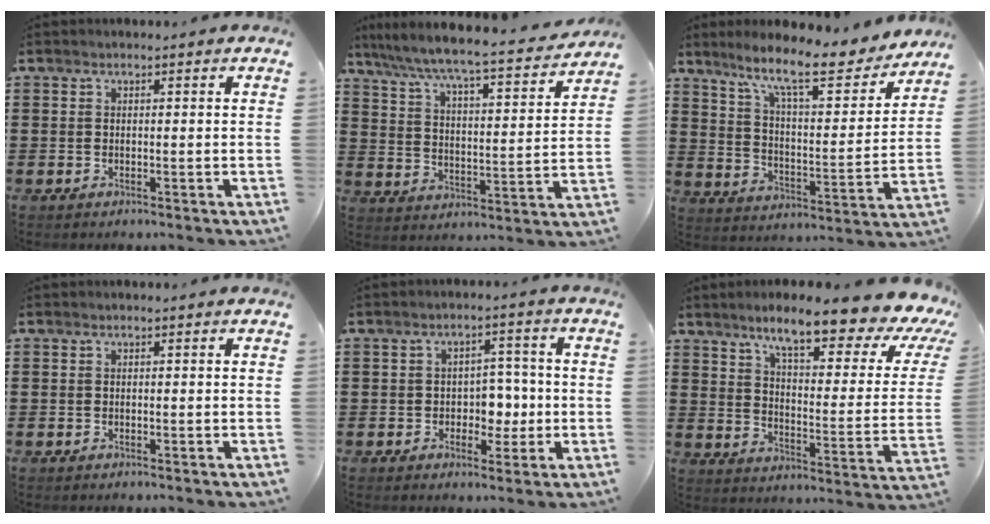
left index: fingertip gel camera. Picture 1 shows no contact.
{"total": 5.9, "force": [5.5, -0.3, 2.2], "torque": [-0.071, -0.047, 0.085]}
{"total": 11.9, "force": [9.8, 1.3, 6.7], "torque": [-0.138, -0.060, 0.159]}
{"total": 0.0}
{"total": 4.8, "force": [-0.8, 3.9, 2.8], "torque": [-0.047, 0.003, -0.023]}
{"total": 11.3, "force": [8.4, 1.0, 7.5], "torque": [-0.143, -0.056, 0.128]}